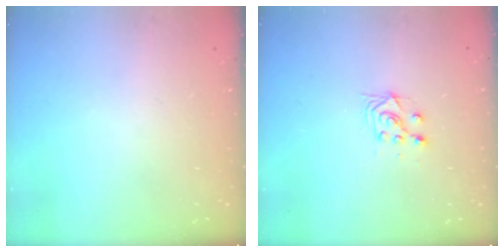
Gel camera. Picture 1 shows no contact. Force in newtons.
{"total": 4.9, "press": 4.8, "slide": 1.0}